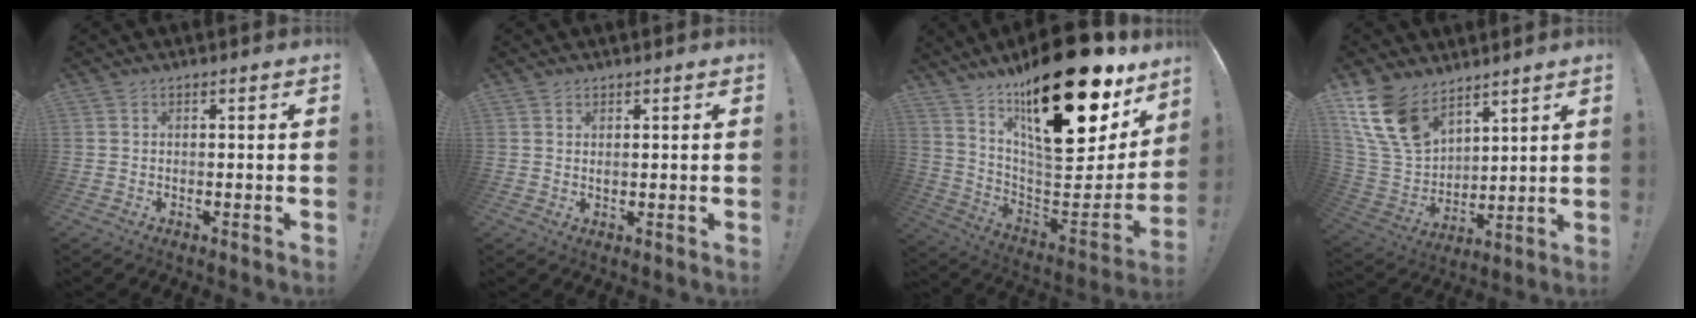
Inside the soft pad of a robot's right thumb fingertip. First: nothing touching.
{"total": 0.9, "force": [0.6, 0.5, 0.4], "torque": [-0.002, -0.004, 0.011]}
{"total": 29.8, "force": [16.2, 11.8, 22.0], "torque": [-0.316, -0.105, 0.288]}
{"total": 16.0, "force": [10.9, 9.0, 7.5], "torque": [-0.160, -0.062, 0.213]}